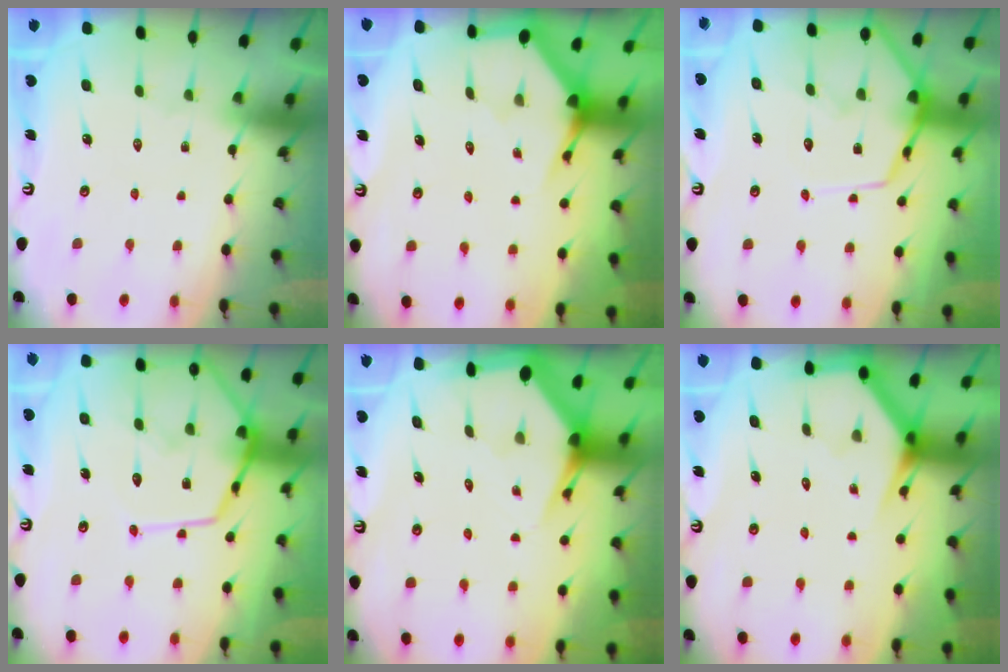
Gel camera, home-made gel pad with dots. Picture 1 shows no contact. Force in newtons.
{"total": 3.5, "press": 3.5, "slide": 0.1}
{"total": 10.6, "press": 10.6, "slide": 1.0}
{"total": 15.7, "press": 15.6, "slide": 1.4}
{"total": 4.0, "press": 4.0, "slide": 0.5}
{"total": 3.5, "press": 3.5, "slide": 0.3}